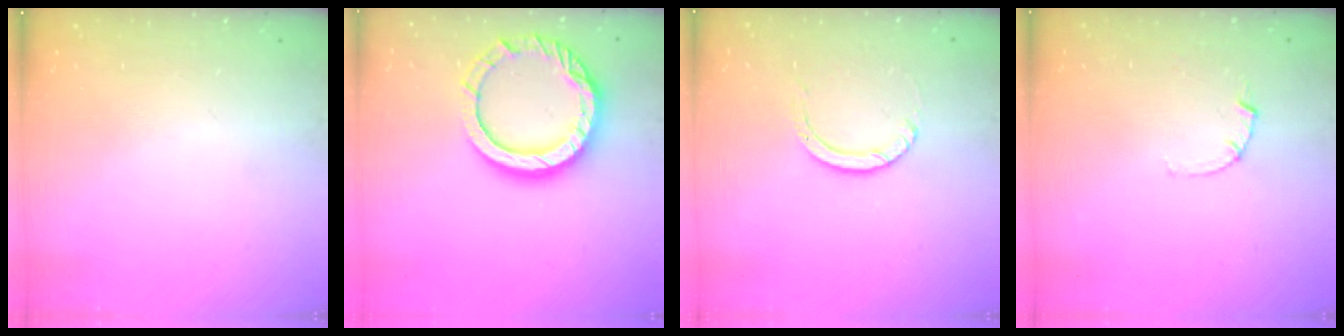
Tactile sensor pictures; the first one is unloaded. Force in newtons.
{"total": 13.9, "press": 13.9, "slide": 1.0}
{"total": 3.5, "press": 3.5, "slide": 0.2}
{"total": 2.5, "press": 2.5, "slide": 0.3}